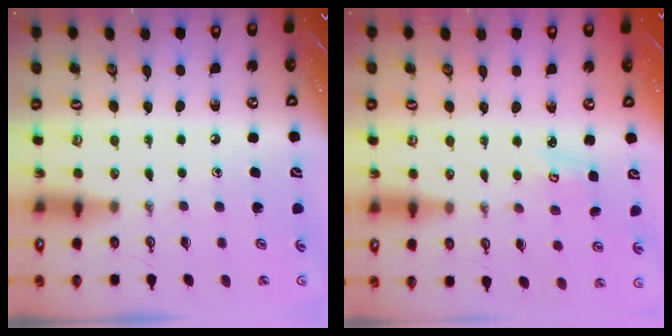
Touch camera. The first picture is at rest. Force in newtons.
{"total": 3.0, "press": 3.0, "slide": 0.3}